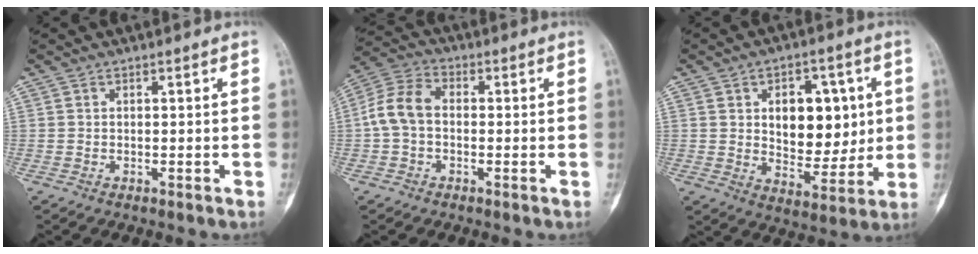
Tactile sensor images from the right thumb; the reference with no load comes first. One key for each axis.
{"total": 8.0, "fx": -0.4, "fy": 5.7, "fz": 5.7, "tx": -0.107, "ty": 0.026, "tz": -0.021}
{"total": 14.3, "fx": 2.6, "fy": 9.1, "fz": 10.7, "tx": -0.094, "ty": -0.014, "tz": 0.045}